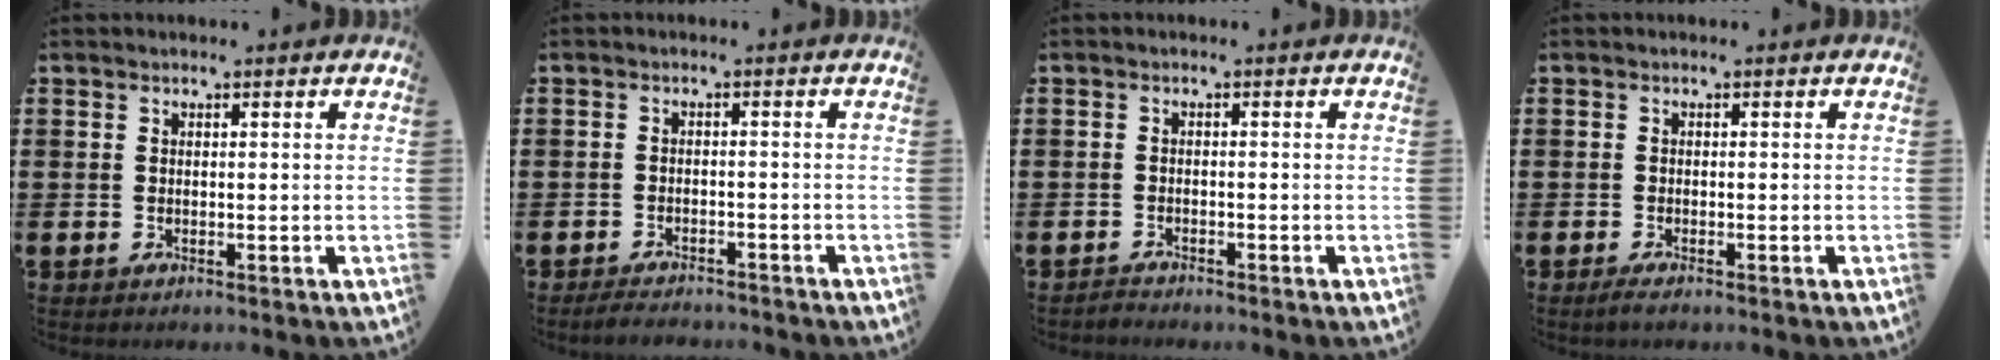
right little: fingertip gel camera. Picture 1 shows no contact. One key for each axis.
{"total": 1.8, "fx": -1.8, "fy": 0.2, "fz": 0.3, "tx": -0.009, "ty": 0.004, "tz": -0.038}
{"total": 1.0, "fx": -1.0, "fy": 0.0, "fz": -0.1, "tx": -0.002, "ty": 0.001, "tz": -0.021}
{"total": 0.9, "fx": -0.5, "fy": 0.2, "fz": 0.8, "tx": -0.014, "ty": -0.003, "tz": -0.008}